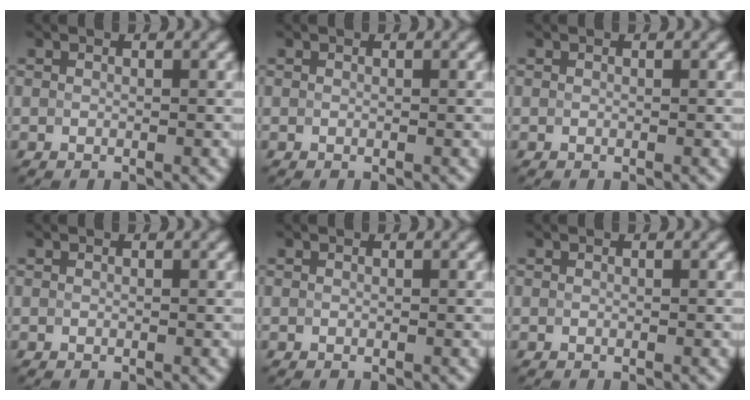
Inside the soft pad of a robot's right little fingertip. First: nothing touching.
{"total": 0.0}
{"total": 0.0}
{"total": 0.0}
{"total": 0.0}
{"total": 0.0}